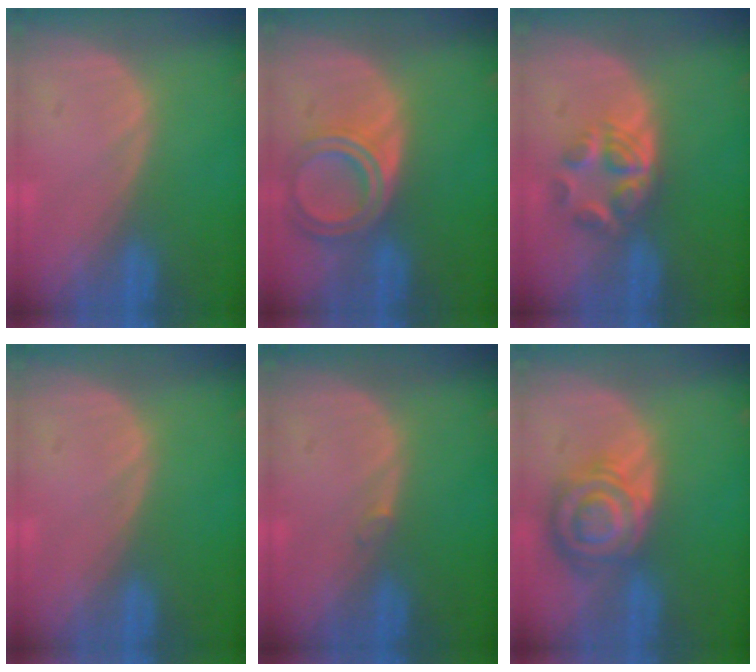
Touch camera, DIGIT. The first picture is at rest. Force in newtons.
{"total": 6.6, "press": 5.9, "slide": 3.0}
{"total": 5.9, "press": 5.0, "slide": 3.3}
{"total": 0.0}
{"total": 0.6, "press": 0.5, "slide": 0.3}
{"total": 8.4, "press": 7.2, "slide": 4.2}